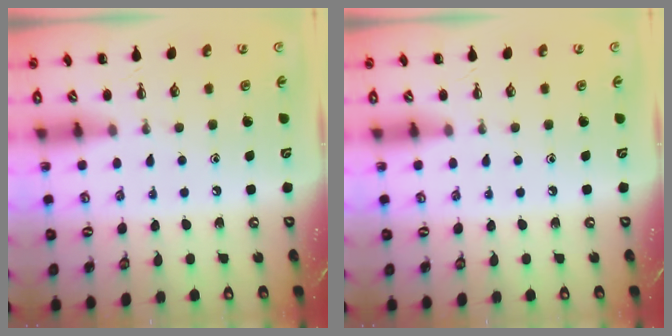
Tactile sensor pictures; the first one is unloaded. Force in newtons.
{"total": 0.0}